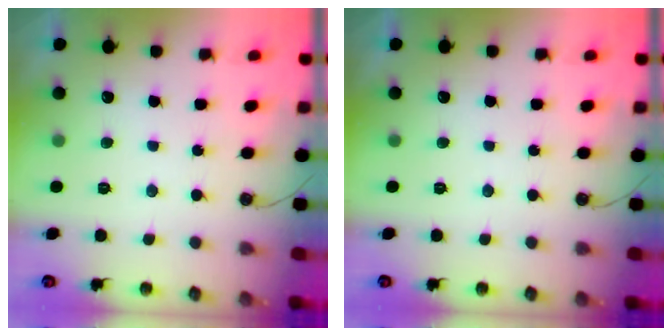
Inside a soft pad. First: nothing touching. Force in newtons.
{"total": 0.0}